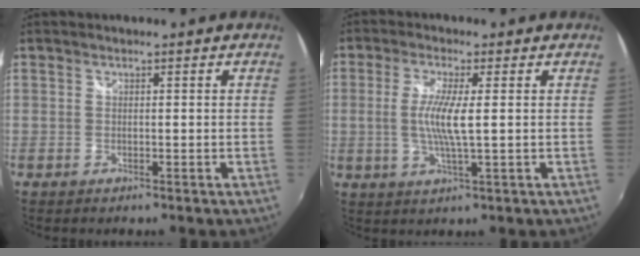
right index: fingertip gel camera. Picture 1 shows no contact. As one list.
[{"total": 6.4, "force": [0.1, 0.4, 6.4], "torque": [-0.128, -0.006, 0.002]}]